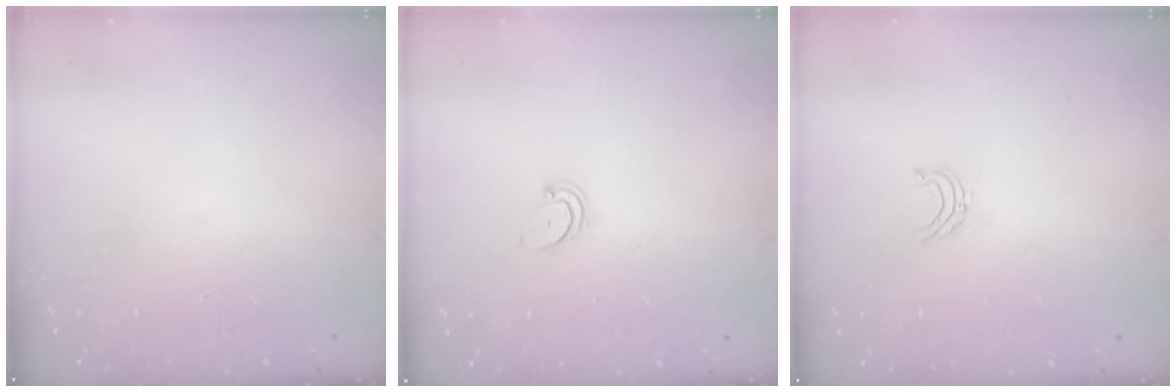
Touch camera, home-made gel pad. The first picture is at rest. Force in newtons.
{"total": 2.7, "press": 2.7, "slide": 0.3}
{"total": 4.6, "press": 4.6, "slide": 0.4}